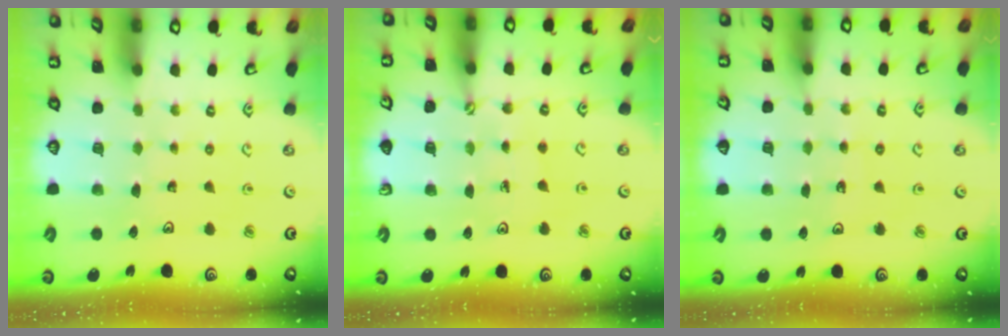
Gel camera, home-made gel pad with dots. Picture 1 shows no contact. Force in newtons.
{"total": 1.2, "press": 1.2, "slide": 0.2}
{"total": 3.3, "press": 3.3, "slide": 0.3}